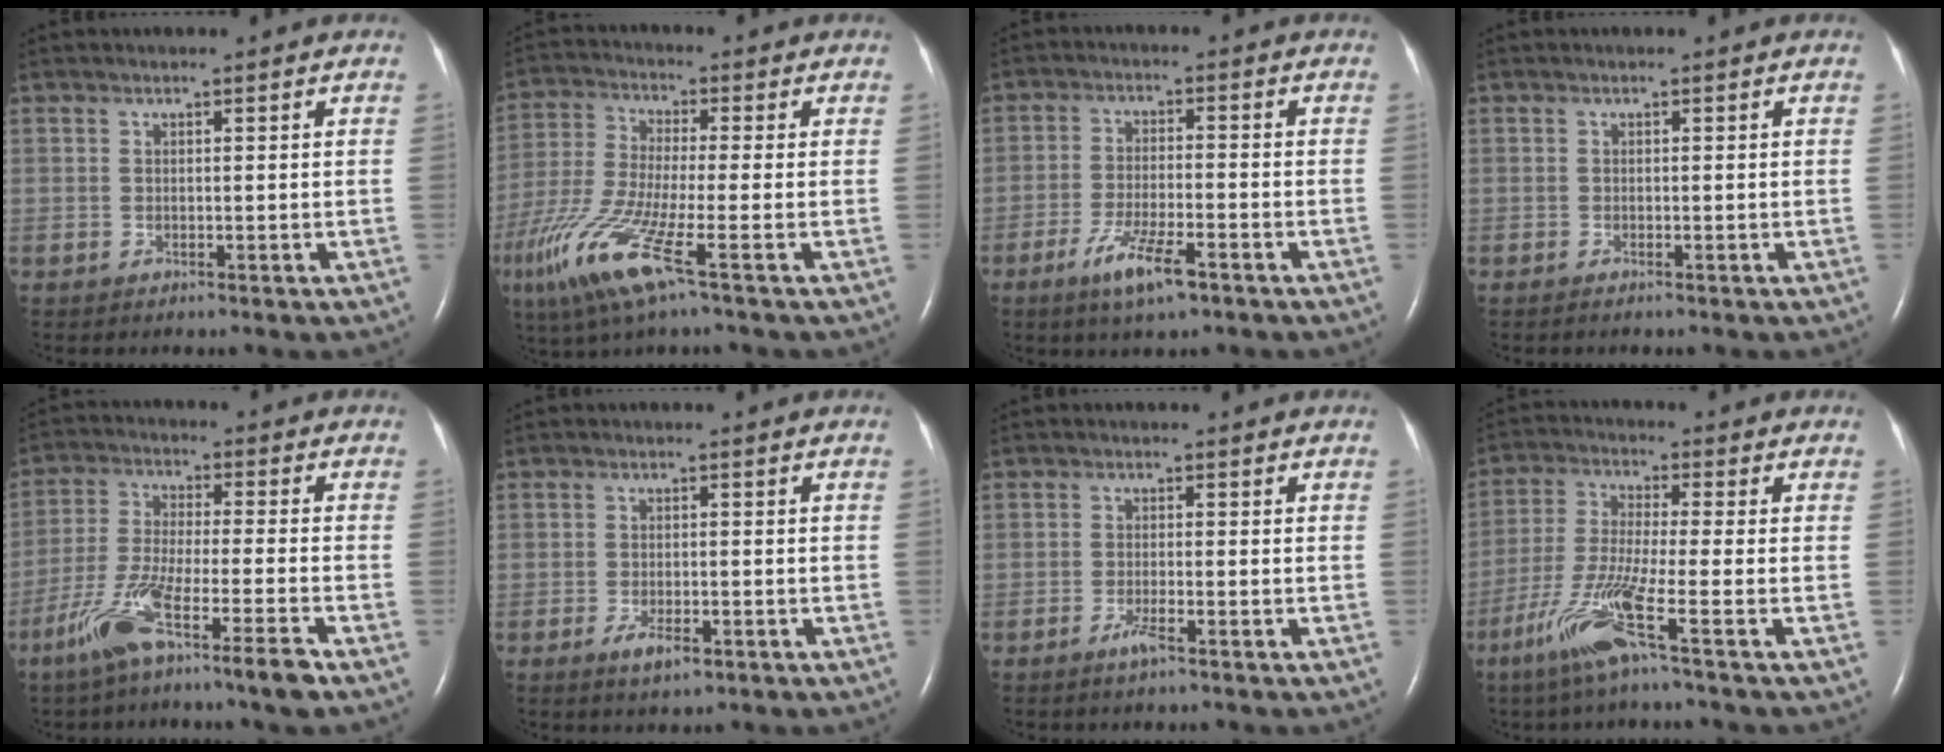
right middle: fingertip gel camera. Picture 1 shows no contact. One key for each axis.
{"total": 12.3, "fx": -5.9, "fy": 0.6, "fz": 10.8, "tx": -0.241, "ty": -0.030, "tz": -0.119}
{"total": 7.1, "fx": -4.2, "fy": 1.0, "fz": 5.6, "tx": -0.117, "ty": -0.013, "tz": -0.072}
{"total": 0.8, "fx": -0.6, "fy": 0.2, "fz": 0.4, "tx": -0.011, "ty": -0.002, "tz": -0.005}
{"total": 10.7, "fx": -6.9, "fy": -0.5, "fz": 8.1, "tx": -0.160, "ty": -0.024, "tz": -0.132}
{"total": 3.3, "fx": -1.8, "fy": 1.1, "fz": 2.5, "tx": -0.053, "ty": -0.003, "tz": -0.027}
{"total": 2.2, "fx": -1.4, "fy": -0.1, "fz": 1.6, "tx": -0.038, "ty": -0.003, "tz": -0.030}
{"total": 9.4, "fx": -5.1, "fy": -1.2, "fz": 7.8, "tx": -0.160, "ty": -0.027, "tz": -0.109}